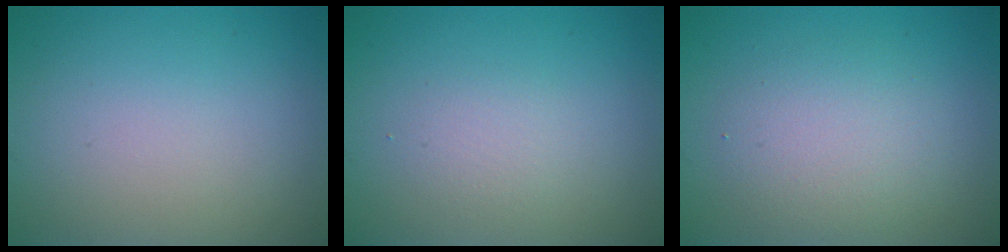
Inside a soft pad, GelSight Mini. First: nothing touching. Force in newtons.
{"total": 1.4, "press": 1.4, "slide": 0.1}
{"total": 3.5, "press": 3.4, "slide": 0.4}